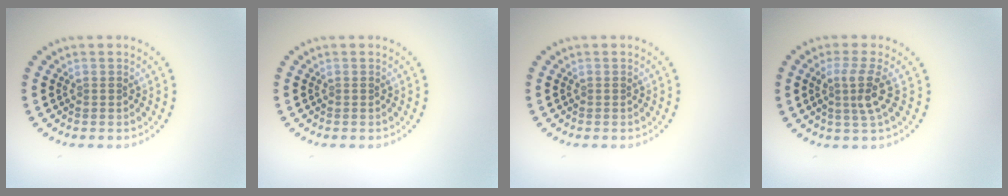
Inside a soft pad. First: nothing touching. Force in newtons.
{"total": 0.0}
{"total": 0.0}
{"total": 2.8, "press": 2.1, "slide": 1.9}